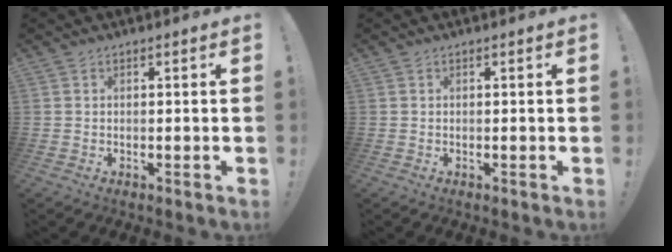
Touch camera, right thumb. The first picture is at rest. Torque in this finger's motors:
{"motor_torque": [-0.01, 0.01, 0.00, 0.00, 0.00]}